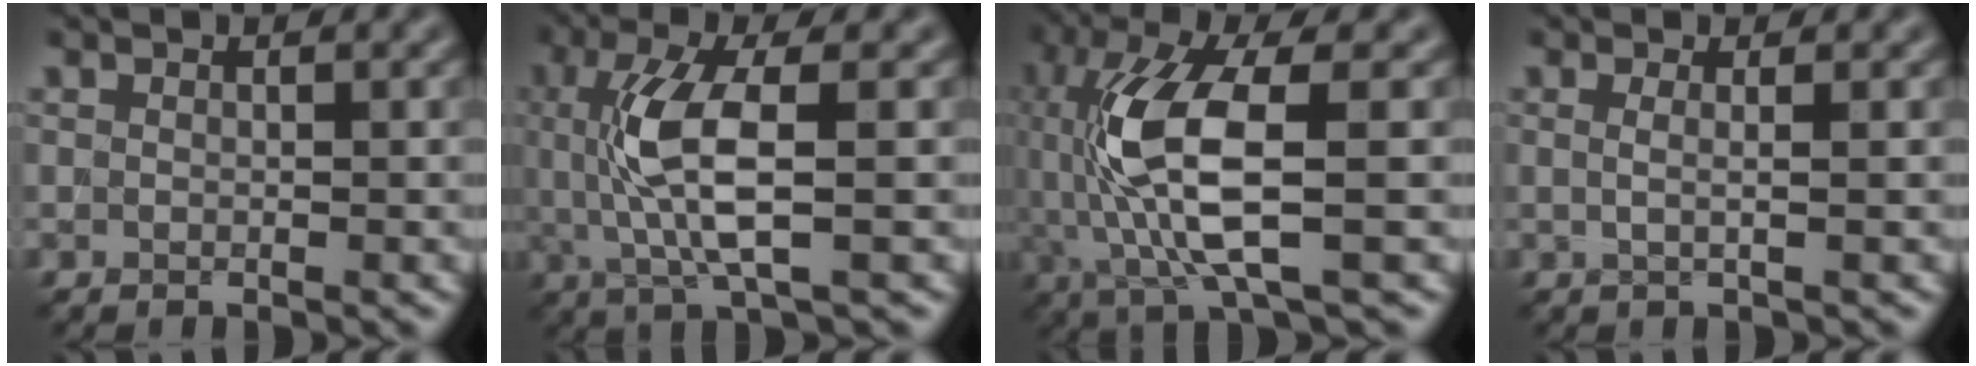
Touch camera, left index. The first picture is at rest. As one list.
[{"total": 6.5, "force": [0.3, 1.7, 6.3], "torque": [-0.136, -0.002, 0.009]}, {"total": 9.6, "force": [0.0, 3.0, 9.1], "torque": [-0.198, -0.004, 0.006]}, {"total": 1.6, "force": [0.2, 0.6, 1.5], "torque": [-0.022, -0.003, -0.012]}]